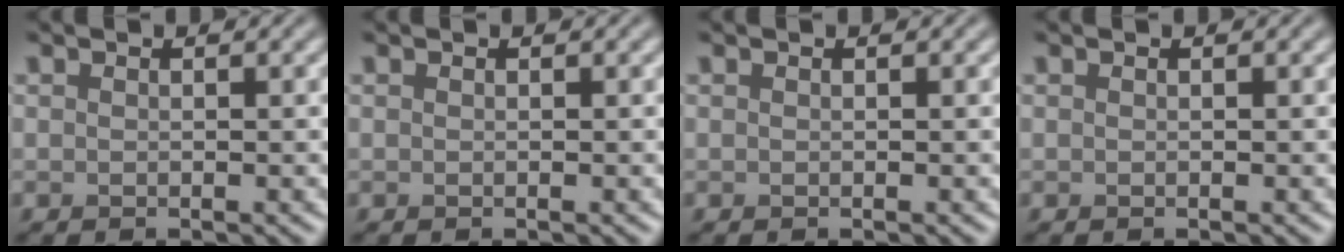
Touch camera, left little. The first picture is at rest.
{"total": 0.0}
{"total": 0.0}
{"total": 0.0}